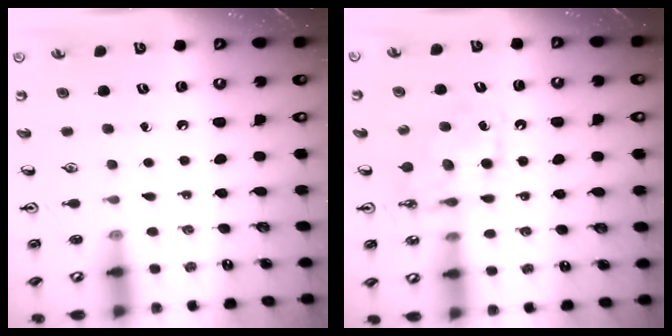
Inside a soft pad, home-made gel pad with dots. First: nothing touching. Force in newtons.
{"total": 8.1, "press": 8.1, "slide": 0.3}